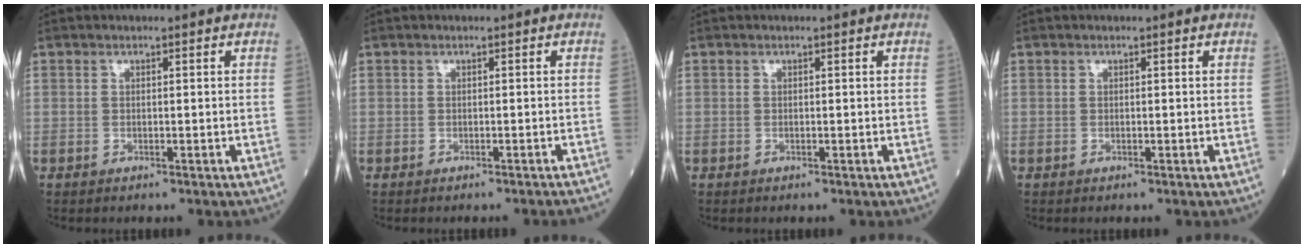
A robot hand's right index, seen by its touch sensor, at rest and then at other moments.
{"total": 3.3, "force": [-3.1, -0.6, 0.9], "torque": [-0.008, -0.008, -0.033]}
{"total": 0.0}
{"total": 0.0}